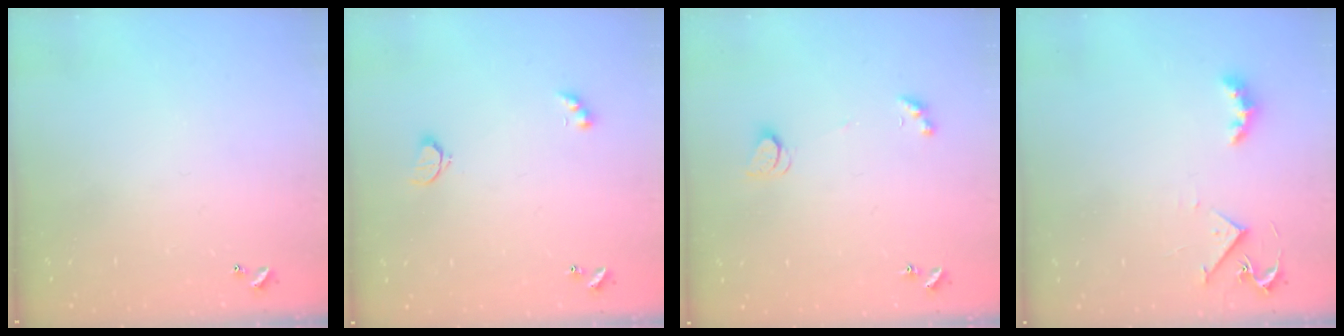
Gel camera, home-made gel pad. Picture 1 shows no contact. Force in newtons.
{"total": 2.6, "press": 2.6, "slide": 0.5}
{"total": 2.1, "press": 2.1, "slide": 0.4}
{"total": 3.6, "press": 3.5, "slide": 0.6}